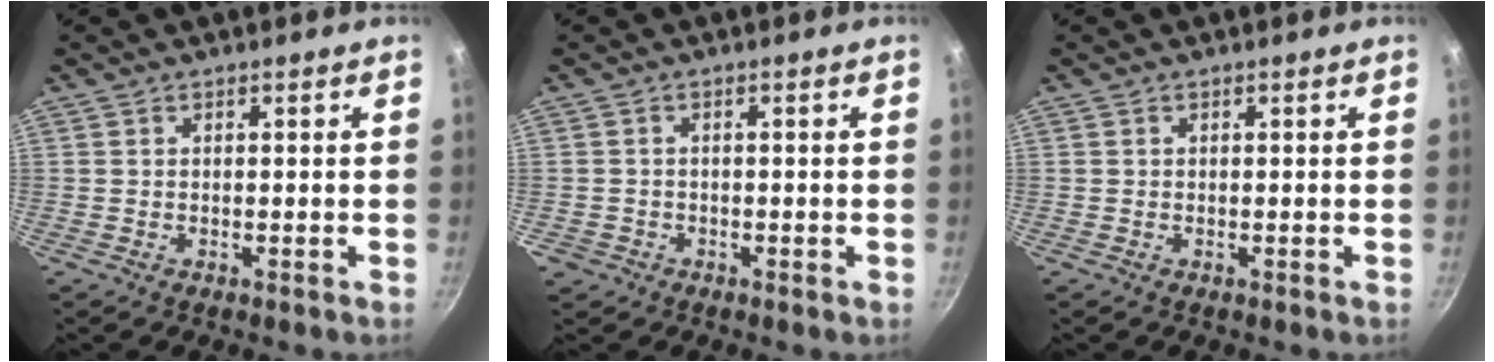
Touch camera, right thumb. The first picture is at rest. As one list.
[{"total": 1.9, "force": [-1.0, 1.6, 0.1], "torque": [0.002, 0.006, -0.020]}, {"total": 0.0}]